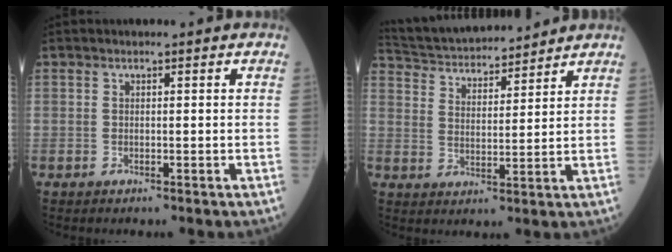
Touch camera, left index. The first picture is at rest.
{"total": 14.7, "force": [13.8, 2.3, 4.5], "torque": [-0.085, 0.030, 0.231]}